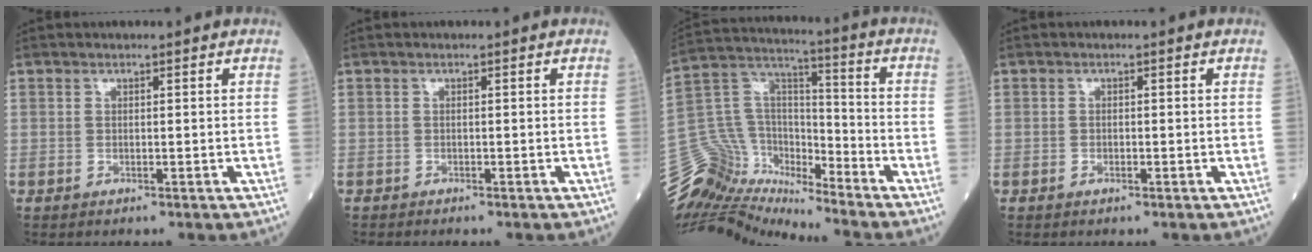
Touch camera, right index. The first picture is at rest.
{"total": 0.6, "force": [-0.6, 0.0, 0.0], "torque": [-0.007, -0.001, -0.015]}
{"total": 17.4, "force": [-16.3, 4.8, 3.6], "torque": [-0.093, 0.072, -0.296]}
{"total": 0.8, "force": [-0.5, 0.3, 0.5], "torque": [-0.009, 0.000, -0.007]}